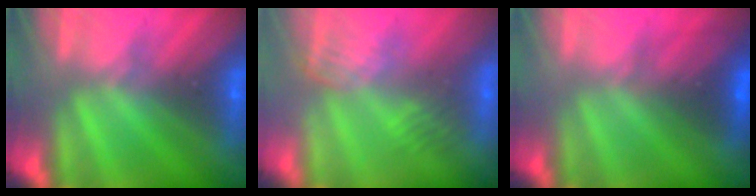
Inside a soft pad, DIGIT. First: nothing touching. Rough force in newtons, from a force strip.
{"total": 2.7}
{"total": 2.7}